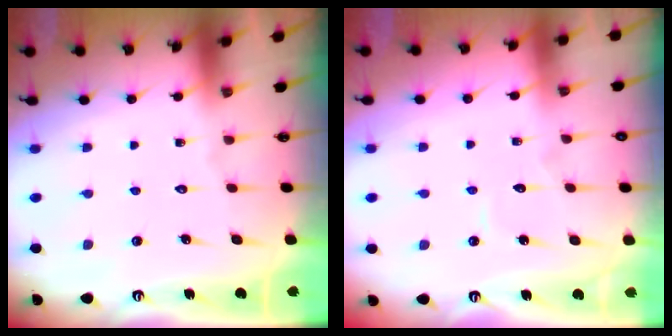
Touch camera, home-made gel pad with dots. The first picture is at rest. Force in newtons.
{"total": 5.1, "press": 5.1, "slide": 0.4}